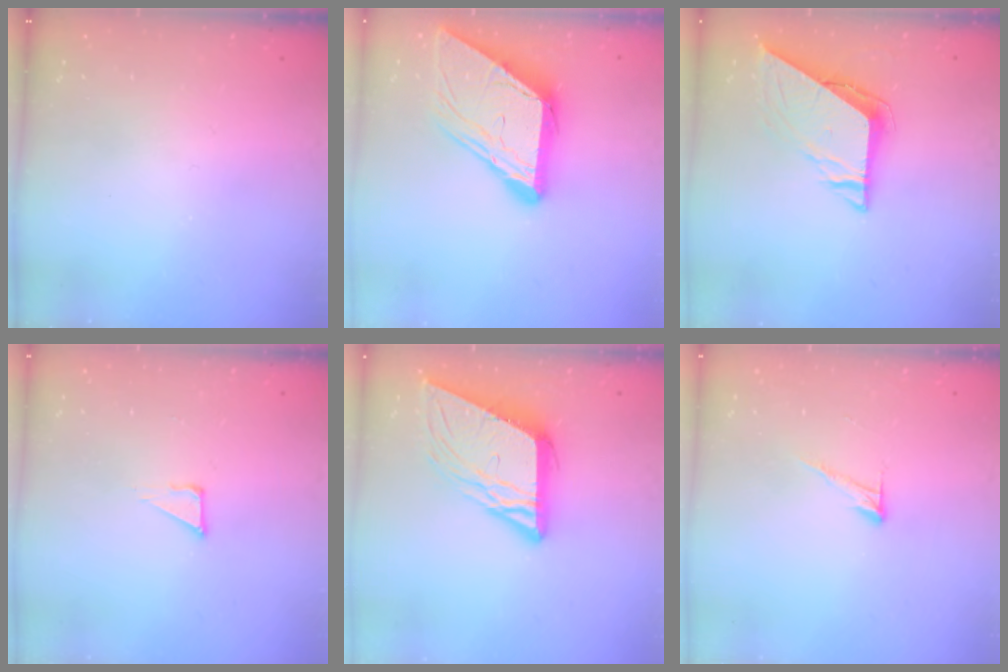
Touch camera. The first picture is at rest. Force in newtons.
{"total": 12.0, "press": 12.0, "slide": 1.2}
{"total": 7.4, "press": 7.4, "slide": 0.6}
{"total": 3.6, "press": 3.5, "slide": 0.9}
{"total": 11.6, "press": 11.2, "slide": 2.9}
{"total": 6.6, "press": 6.6, "slide": 0.3}